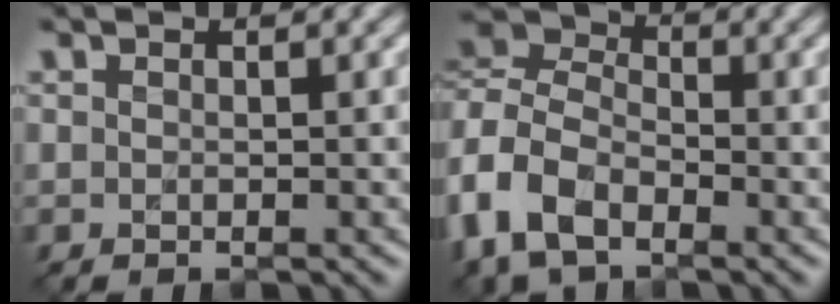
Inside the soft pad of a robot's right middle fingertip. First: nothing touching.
{"total": 8.7, "force": [-4.5, 5.5, 5.0], "torque": [-0.120, -0.011, -0.105]}